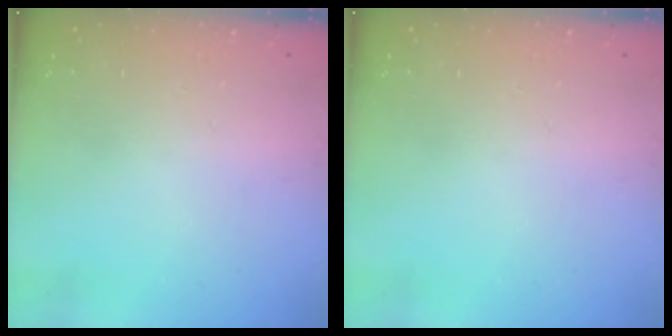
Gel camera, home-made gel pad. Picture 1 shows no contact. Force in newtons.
{"total": 0.0}